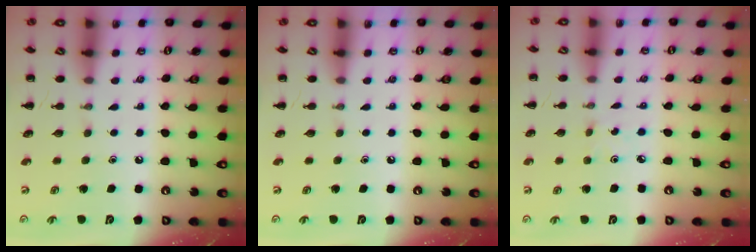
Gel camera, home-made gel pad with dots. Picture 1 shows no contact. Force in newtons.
{"total": 0.0}
{"total": 0.6, "press": 0.6, "slide": 0.2}